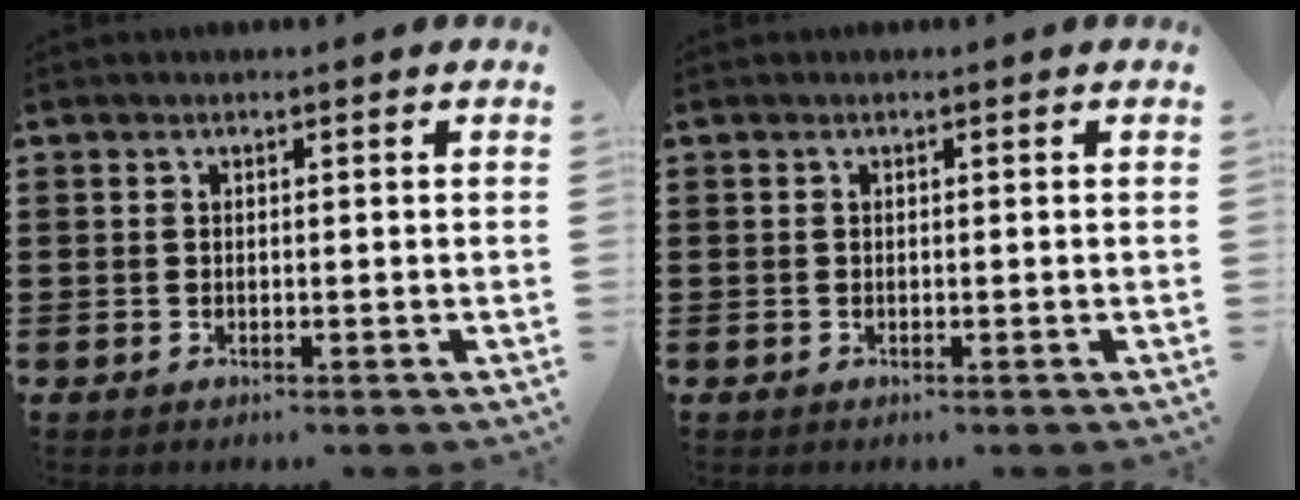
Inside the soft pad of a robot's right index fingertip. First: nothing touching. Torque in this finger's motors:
{"motor_torque": [1.06, 1.08, 0.00, 0.00]}